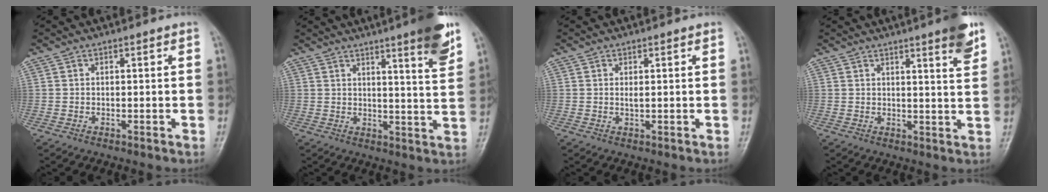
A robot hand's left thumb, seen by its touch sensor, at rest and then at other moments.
{"total": 9.7, "force": [6.2, 0.8, 7.5], "torque": [-0.090, -0.036, 0.079]}
{"total": 1.4, "force": [0.5, 0.5, 1.2], "torque": [-0.020, -0.002, 0.009]}
{"total": 6.4, "force": [4.1, 0.7, 4.8], "torque": [-0.056, -0.023, 0.052]}